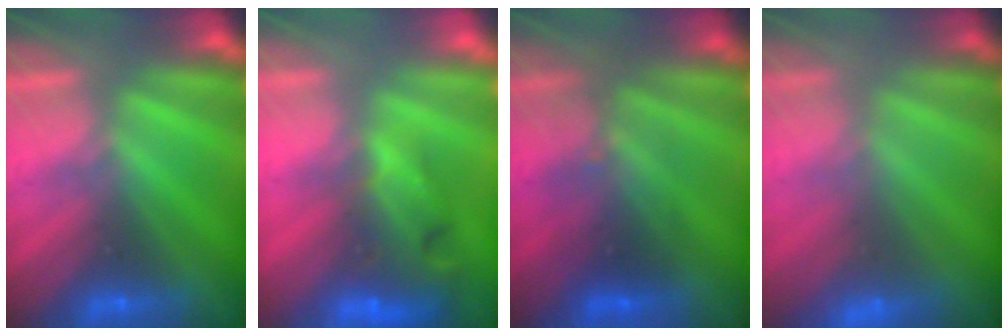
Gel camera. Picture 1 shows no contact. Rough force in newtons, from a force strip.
{"total": 7.5}
{"total": 2.6}
{"total": 2.9}